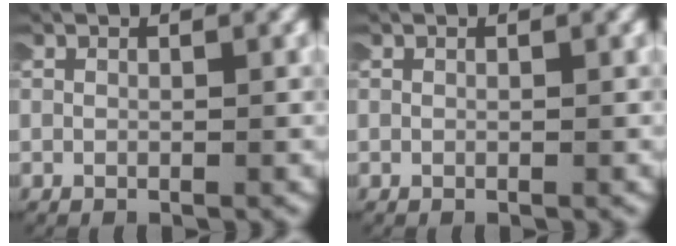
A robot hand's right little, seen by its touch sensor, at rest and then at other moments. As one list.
[{"total": 0.0}]